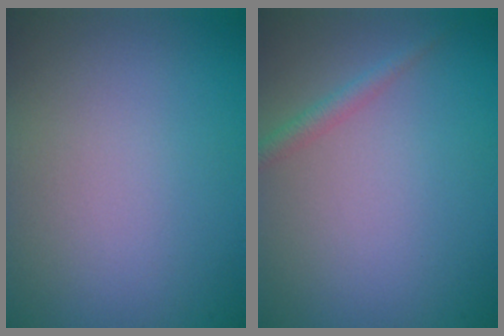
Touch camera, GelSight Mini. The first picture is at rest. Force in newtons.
{"total": 1.3, "press": 1.3, "slide": 0.1}